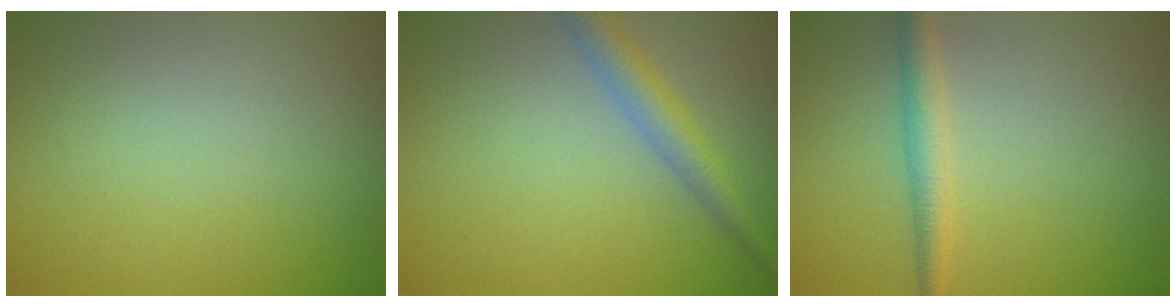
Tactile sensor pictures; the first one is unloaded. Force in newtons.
{"total": 3.1, "press": 3.1, "slide": 0.1}
{"total": 2.5, "press": 2.5, "slide": 0.1}